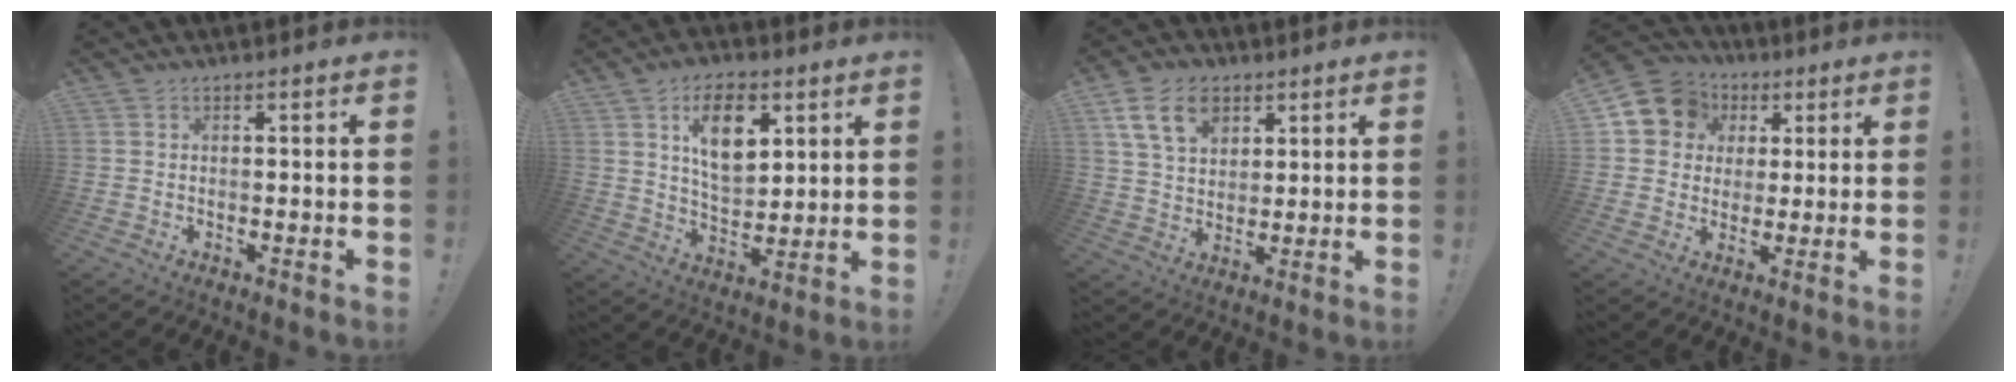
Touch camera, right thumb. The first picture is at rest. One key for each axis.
{"total": 13.3, "fx": 6.0, "fy": 7.6, "fz": 9.1, "tx": -0.136, "ty": -0.009, "tz": 0.108}
{"total": 12.8, "fx": 6.3, "fy": 8.6, "fz": 7.1, "tx": -0.116, "ty": -0.013, "tz": 0.121}
{"total": 10.3, "fx": 3.1, "fy": 9.3, "fz": 3.2, "tx": -0.044, "ty": -0.007, "tz": 0.065}